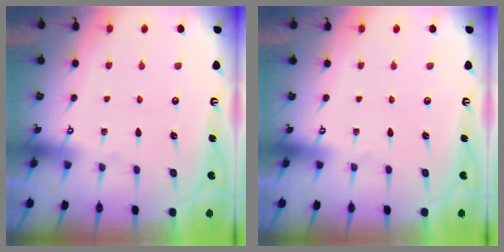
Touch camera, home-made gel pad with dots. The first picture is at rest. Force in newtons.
{"total": 0.0}